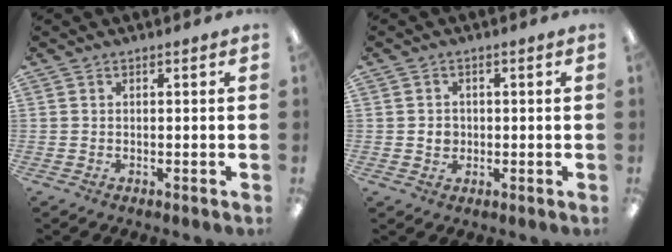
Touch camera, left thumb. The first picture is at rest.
{"total": 2.5, "force": [-0.1, 2.2, 1.1], "torque": [-0.013, 0.001, -0.006]}